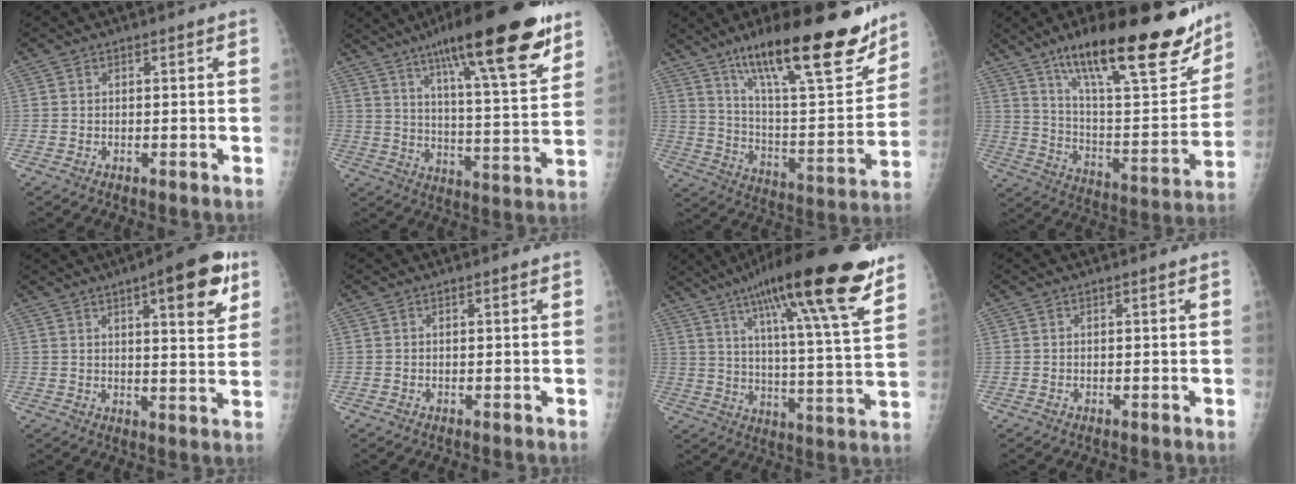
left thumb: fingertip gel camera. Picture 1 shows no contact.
{"total": 24.5, "force": [15.2, 4.8, 18.6], "torque": [-0.267, -0.047, 0.233]}
{"total": 26.8, "force": [17.9, 6.7, 18.8], "torque": [-0.260, -0.071, 0.290]}
{"total": 28.7, "force": [18.9, 7.9, 20.2], "torque": [-0.266, -0.067, 0.298]}
{"total": 13.1, "force": [6.5, 3.6, 10.8], "torque": [-0.120, -0.023, 0.082]}
{"total": 0.0}
{"total": 25.3, "force": [16.8, 3.1, 18.8], "torque": [-0.283, -0.050, 0.253]}
{"total": 0.0}